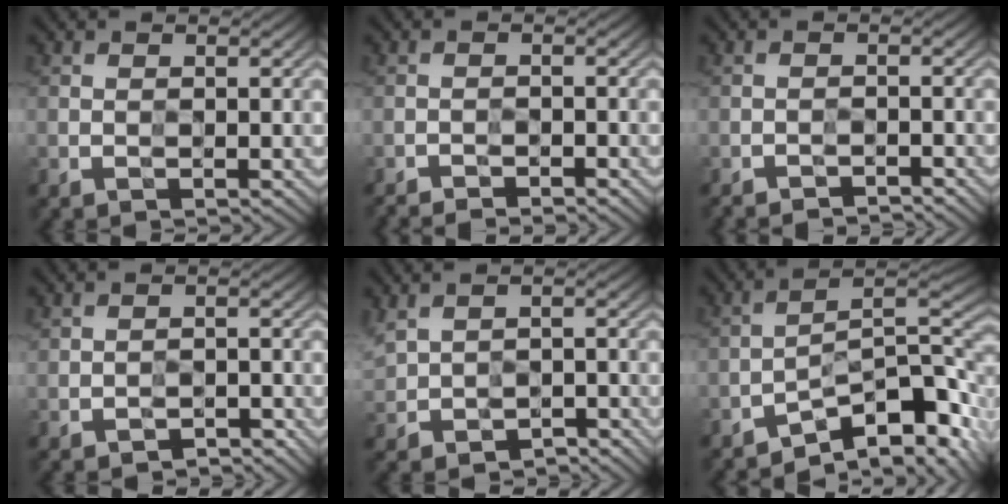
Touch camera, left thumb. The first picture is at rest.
{"total": 2.8, "force": [-2.7, 0.1, 0.8], "torque": [-0.026, 0.001, -0.049]}
{"total": 3.1, "force": [-3.0, 0.2, 0.7], "torque": [-0.018, 0.002, -0.053]}
{"total": 2.2, "force": [-1.8, 1.2, 0.6], "torque": [-0.004, -0.002, -0.026]}
{"total": 4.9, "force": [-1.7, 3.7, 2.7], "torque": [-0.060, -0.026, -0.022]}
{"total": 11.4, "force": [-6.4, 4.4, 8.3], "torque": [-0.115, -0.006, -0.108]}